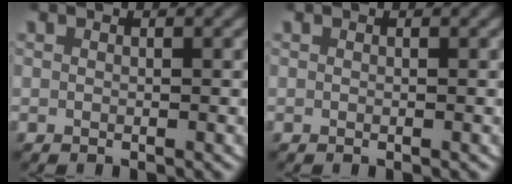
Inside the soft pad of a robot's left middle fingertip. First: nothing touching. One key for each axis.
{"total": 0.0}